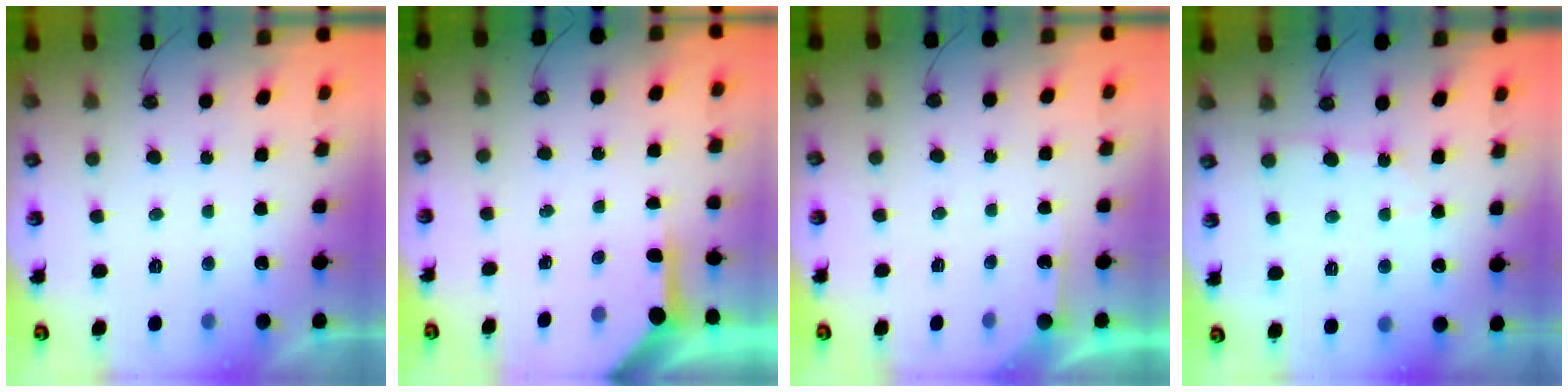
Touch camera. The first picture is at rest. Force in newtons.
{"total": 4.4, "press": 4.4, "slide": 0.5}
{"total": 3.3, "press": 3.3, "slide": 0.4}
{"total": 3.7, "press": 3.6, "slide": 0.6}